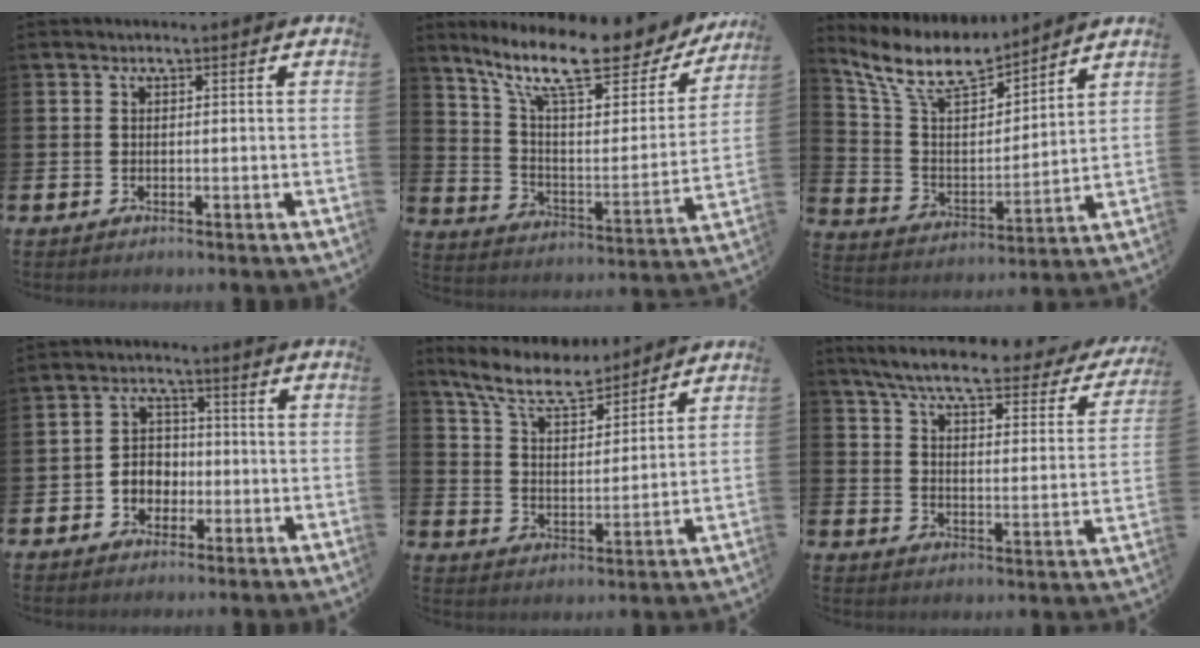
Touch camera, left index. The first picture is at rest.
{"total": 13.2, "force": [10.3, 3.3, 7.5], "torque": [-0.167, -0.063, 0.173]}
{"total": 9.3, "force": [8.2, 2.7, 3.4], "torque": [-0.111, -0.052, 0.147]}
{"total": 3.5, "force": [-1.3, 3.0, 1.1], "torque": [-0.029, 0.005, -0.034]}
{"total": 8.6, "force": [7.7, 2.2, 3.1], "torque": [-0.097, -0.039, 0.139]}
{"total": 6.5, "force": [5.5, 0.8, 3.4], "torque": [-0.094, -0.035, 0.087]}